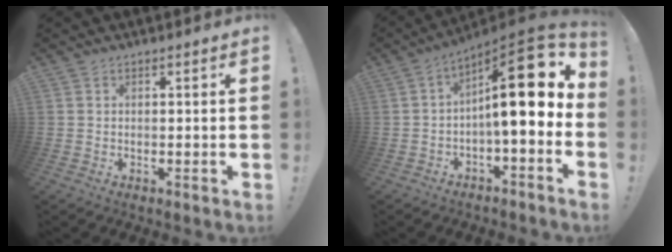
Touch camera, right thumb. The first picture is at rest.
{"total": 18.1, "force": [3.2, 4.9, 17.1], "torque": [-0.256, -0.014, 0.051]}